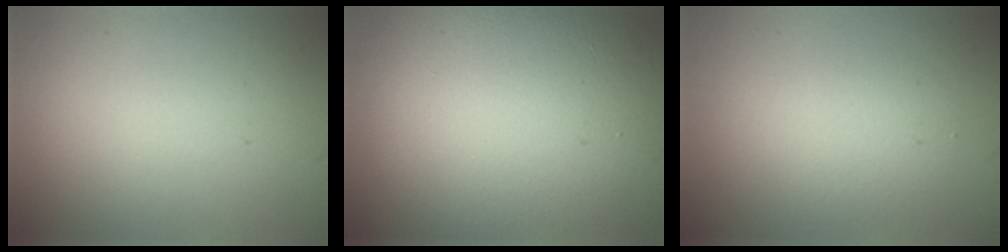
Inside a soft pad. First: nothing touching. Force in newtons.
{"total": 19.3, "press": 19.3, "slide": 1.0}
{"total": 2.8, "press": 2.8, "slide": 0.3}